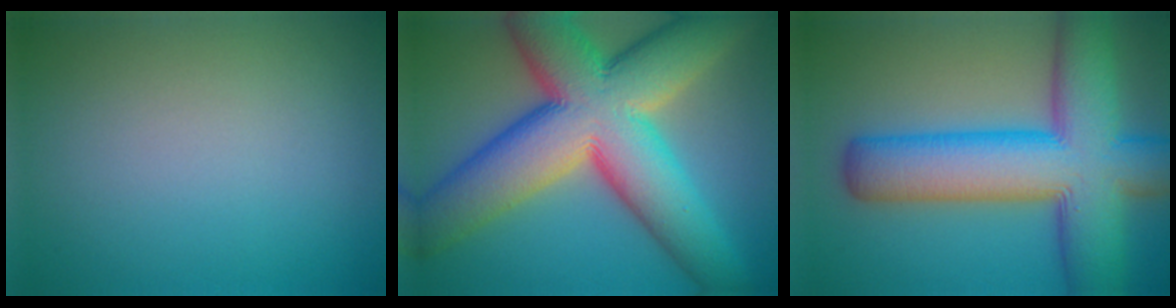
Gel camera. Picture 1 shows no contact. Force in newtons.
{"total": 16.2, "press": 16.2, "slide": 0.8}
{"total": 12.9, "press": 12.9, "slide": 0.4}